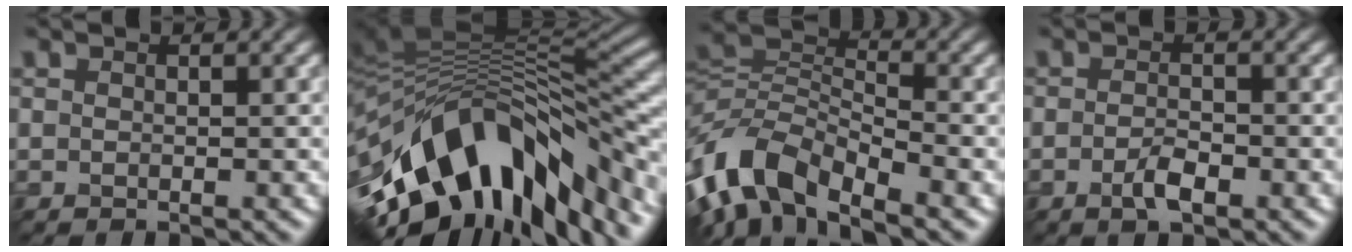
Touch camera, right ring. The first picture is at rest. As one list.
[{"total": 14.1, "force": [-5.6, 6.5, 11.2], "torque": [-0.192, 0.027, -0.093]}, {"total": 7.7, "force": [-4.4, 3.9, 5.0], "torque": [-0.094, 0.011, -0.099]}, {"total": 1.5, "force": [-0.8, 0.4, 1.3], "torque": [-0.033, 0.004, -0.019]}]